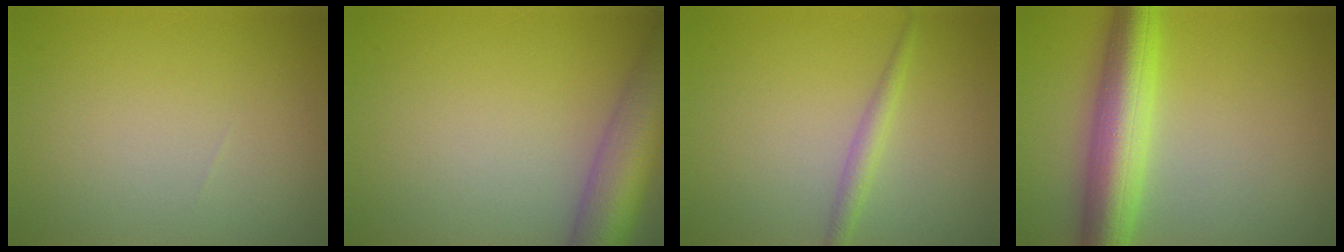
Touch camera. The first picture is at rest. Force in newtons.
{"total": 7.3, "press": 7.3, "slide": 0.4}
{"total": 1.6, "press": 1.6, "slide": 0.1}
{"total": 7.2, "press": 7.2, "slide": 0.0}